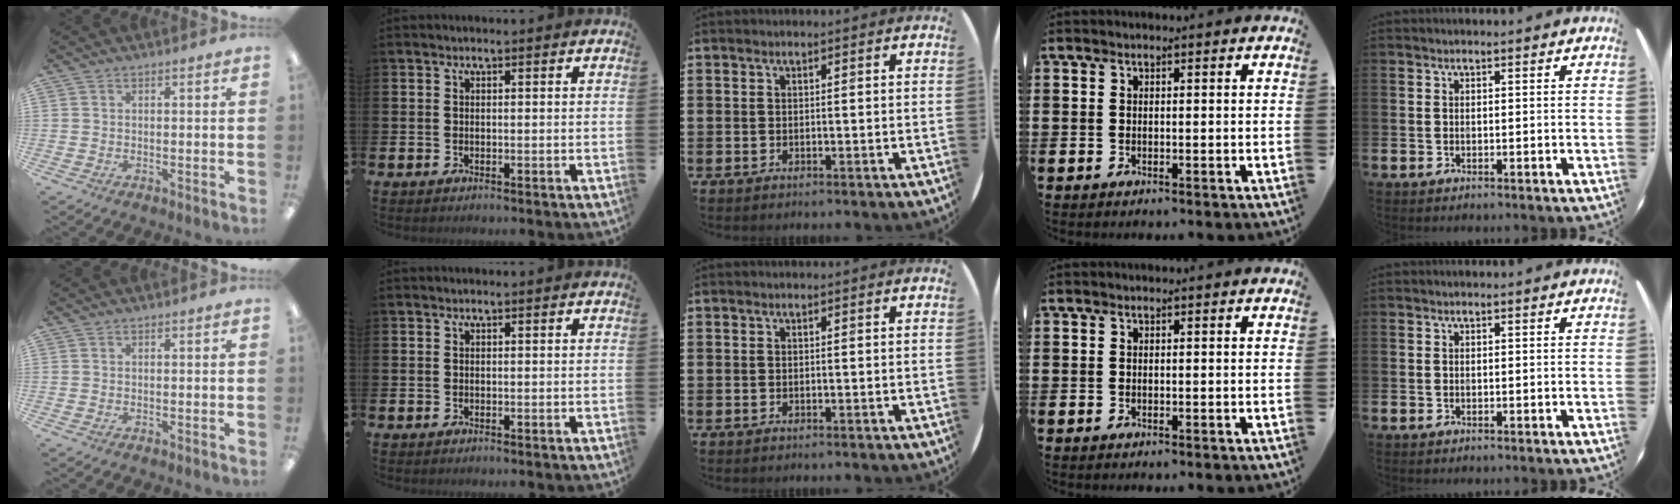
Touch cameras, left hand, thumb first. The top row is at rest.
{}